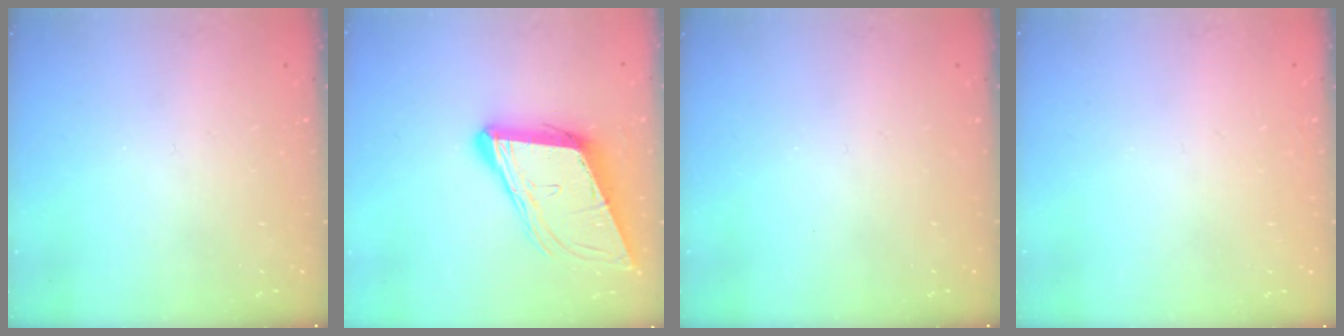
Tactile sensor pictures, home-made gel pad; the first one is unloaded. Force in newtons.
{"total": 12.8, "press": 12.3, "slide": 3.6}
{"total": 0.0}
{"total": 1.6, "press": 1.6, "slide": 0.1}